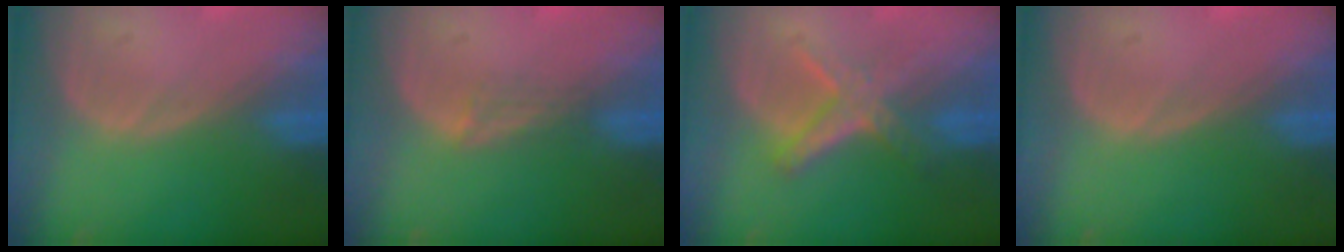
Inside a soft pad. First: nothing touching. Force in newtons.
{"total": 1.8, "press": 1.3, "slide": 1.2}
{"total": 5.6, "press": 5.4, "slide": 1.5}
{"total": 0.6, "press": 0.2, "slide": 0.5}